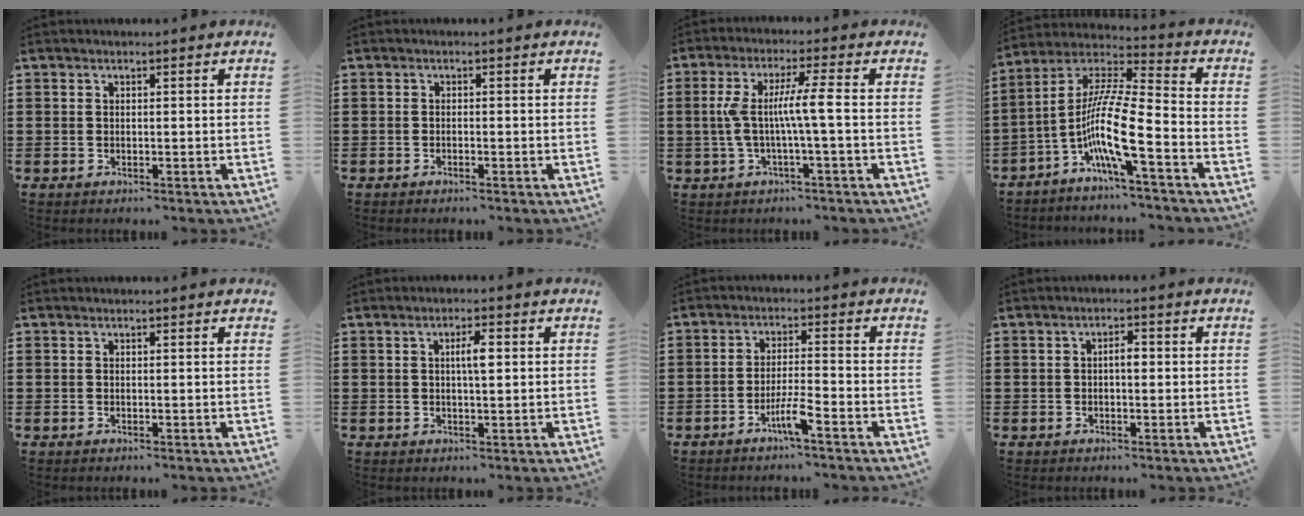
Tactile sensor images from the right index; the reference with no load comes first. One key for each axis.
{"total": 0.7, "fx": -0.5, "fy": -0.1, "fz": 0.4, "tx": -0.008, "ty": -0.003, "tz": -0.010}
{"total": 6.9, "fx": -0.6, "fy": -0.3, "fz": 6.9, "tx": -0.135, "ty": -0.005, "tz": -0.021}
{"total": 11.8, "fx": -5.2, "fy": 0.8, "fz": 10.6, "tx": -0.238, "ty": -0.028, "tz": -0.112}
{"total": 0.0}
{"total": 3.4, "fx": 0.6, "fy": 0.8, "fz": 3.2, "tx": -0.063, "ty": 0.005, "tz": 0.007}
{"total": 4.4, "fx": -2.8, "fy": -0.1, "fz": 3.3, "tx": -0.070, "ty": -0.009, "tz": -0.055}
{"total": 2.2, "fx": -0.1, "fy": 0.8, "fz": 2.1, "tx": -0.039, "ty": 0.003, "tz": -0.003}